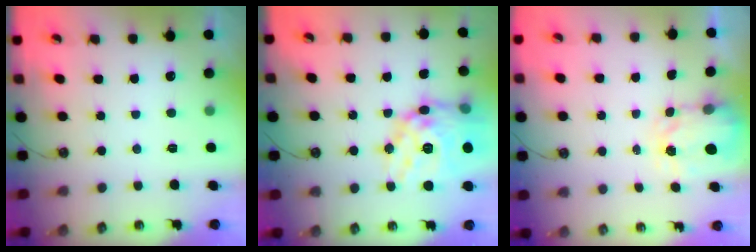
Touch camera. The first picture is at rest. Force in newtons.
{"total": 22.4, "press": 22.3, "slide": 2.2}
{"total": 3.4, "press": 3.4, "slide": 0.5}